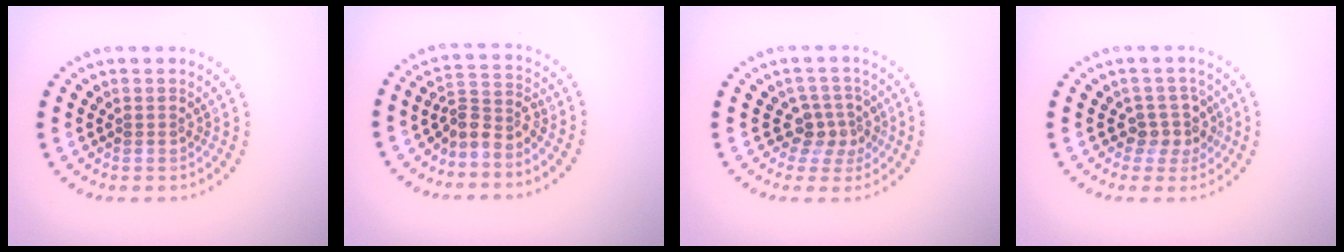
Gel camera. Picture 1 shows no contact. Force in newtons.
{"total": 2.7, "press": 1.9, "slide": 1.9}
{"total": 2.7, "press": 2.0, "slide": 1.8}
{"total": 2.5, "press": 1.9, "slide": 1.6}